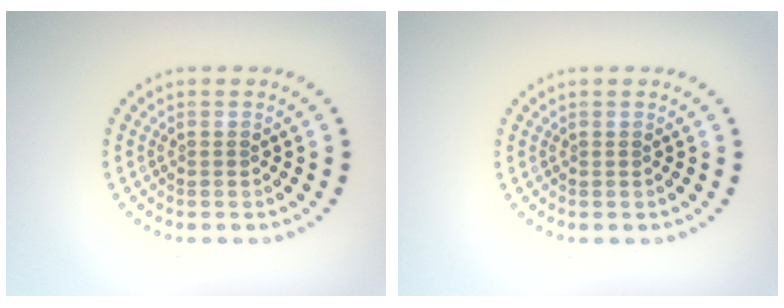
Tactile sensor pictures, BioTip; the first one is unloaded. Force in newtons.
{"total": 0.0}